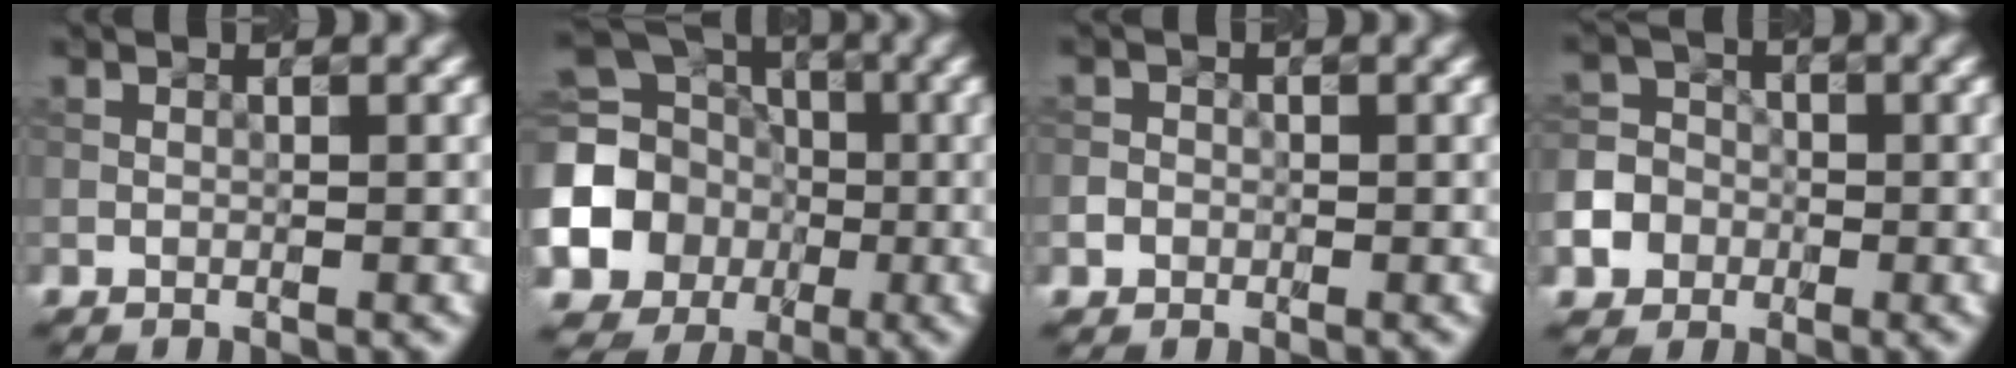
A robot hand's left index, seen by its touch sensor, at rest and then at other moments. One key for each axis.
{"total": 15.4, "fx": -2.6, "fy": 14.0, "fz": 5.9, "tx": -0.159, "ty": -0.013, "tz": -0.080}
{"total": 1.8, "fx": -0.7, "fy": 1.7, "fz": 0.4, "tx": 0.003, "ty": 0.009, "tz": -0.022}
{"total": 7.4, "fx": -3.6, "fy": 6.2, "fz": 1.7, "tx": -0.042, "ty": -0.017, "tz": -0.075}